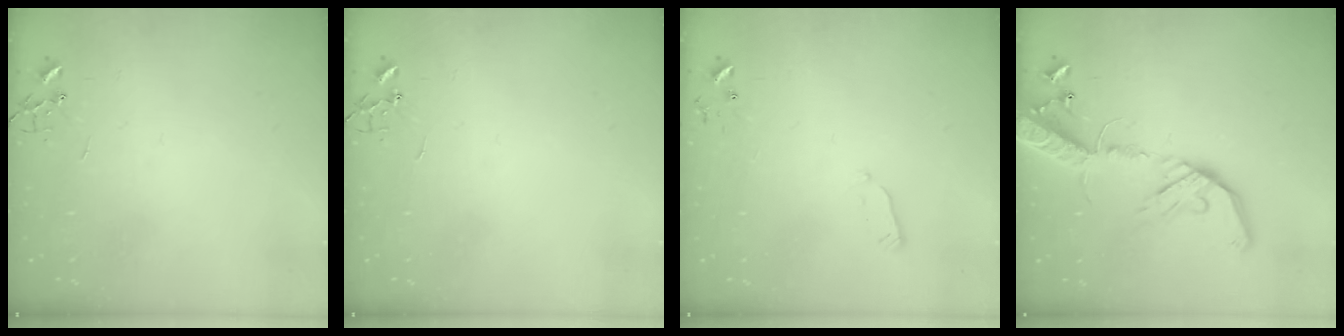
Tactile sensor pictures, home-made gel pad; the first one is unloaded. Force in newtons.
{"total": 0.0}
{"total": 2.7, "press": 2.6, "slide": 0.4}
{"total": 17.9, "press": 17.6, "slide": 3.7}